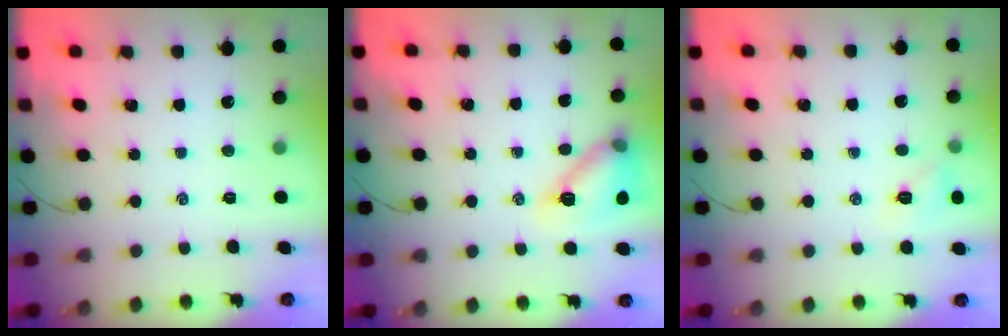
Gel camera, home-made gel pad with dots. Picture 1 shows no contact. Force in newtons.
{"total": 14.4, "press": 14.3, "slide": 1.4}
{"total": 6.9, "press": 6.7, "slide": 1.4}